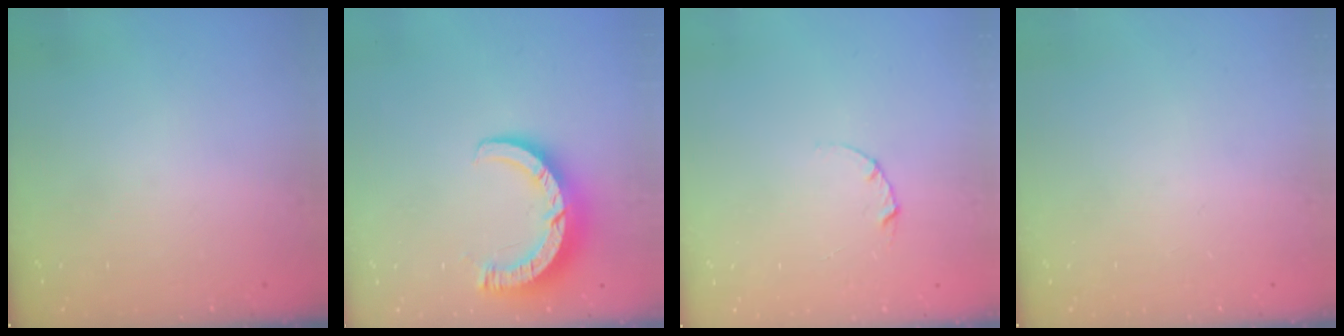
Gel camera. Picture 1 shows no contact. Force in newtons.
{"total": 9.4, "press": 9.4, "slide": 1.0}
{"total": 2.1, "press": 2.1, "slide": 0.1}
{"total": 0.0}